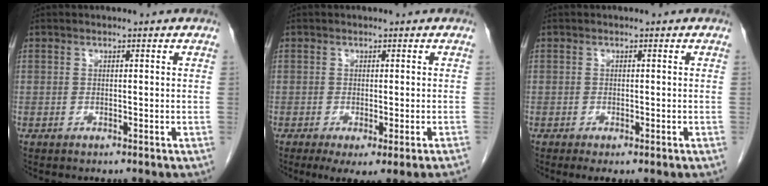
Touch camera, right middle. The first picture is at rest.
{"total": 6.0, "force": [-3.7, 0.4, 4.7], "torque": [-0.057, -0.016, -0.052]}
{"total": 2.4, "force": [-1.4, 0.6, 1.8], "torque": [-0.025, -0.006, -0.019]}